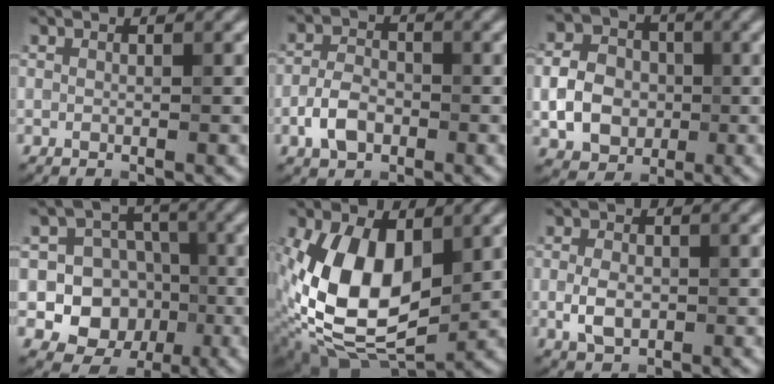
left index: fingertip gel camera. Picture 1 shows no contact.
{"total": 3.2, "force": [-1.5, 2.0, 2.1], "torque": [-0.042, 0.008, -0.032]}
{"total": 5.1, "force": [-0.9, 4.1, 2.9], "torque": [-0.059, 0.004, -0.018]}
{"total": 10.1, "force": [-1.9, 9.2, 3.5], "torque": [-0.060, 0.024, -0.055]}
{"total": 11.9, "force": [0.4, 7.1, 9.6], "torque": [-0.195, -0.006, 0.007]}
{"total": 2.8, "force": [-0.6, 1.8, 2.1], "torque": [-0.047, 0.002, -0.012]}